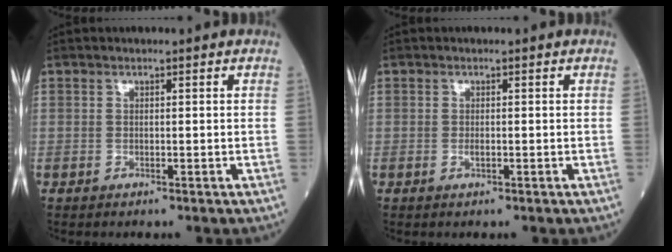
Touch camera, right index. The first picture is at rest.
{"total": 0.7, "force": [-0.2, 0.2, 0.6], "torque": [-0.012, 0.000, -0.002]}